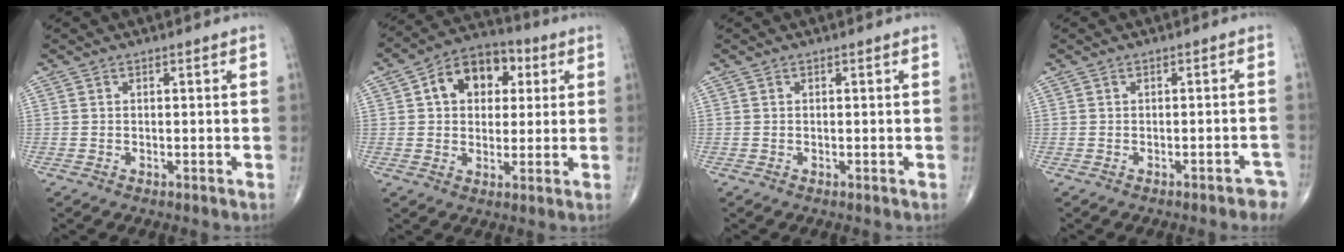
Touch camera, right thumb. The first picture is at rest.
{"total": 12.2, "force": [3.4, 8.6, 7.9], "torque": [-0.084, 0.012, 0.044]}
{"total": 0.0}
{"total": 3.6, "force": [-2.7, 1.0, 2.2], "torque": [-0.019, 0.017, -0.029]}